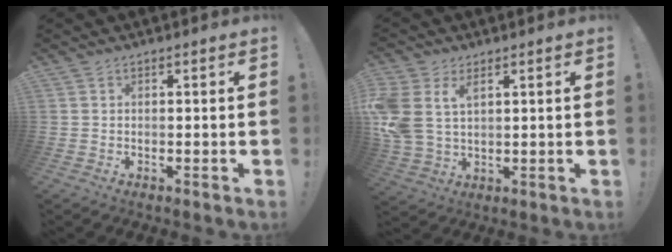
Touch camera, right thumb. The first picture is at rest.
{"total": 9.6, "force": [4.1, 6.3, 5.9], "torque": [-0.126, -0.013, 0.081]}